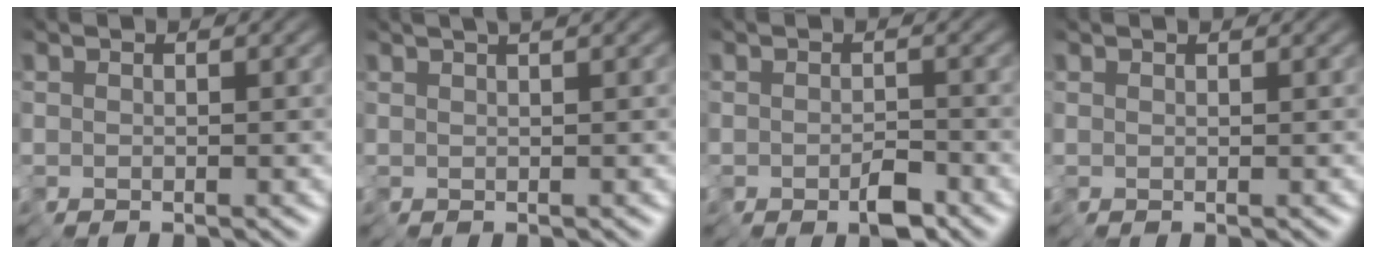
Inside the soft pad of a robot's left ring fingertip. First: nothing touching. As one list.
[{"total": 1.7, "force": [0.9, -0.1, 1.5], "torque": [-0.024, 0.014, 0.017]}, {"total": 2.4, "force": [-1.3, 1.0, 1.8], "torque": [-0.029, -0.001, -0.018]}, {"total": 0.0}]